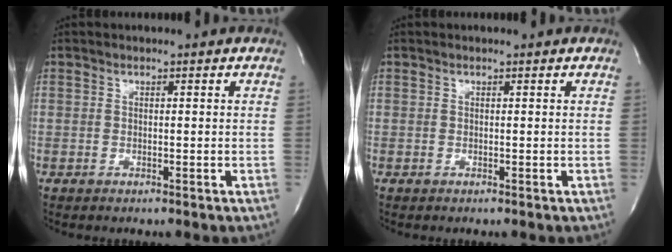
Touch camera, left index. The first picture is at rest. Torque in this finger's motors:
{"motor_torque": [0.00, 0.00, 0.00, 0.00]}